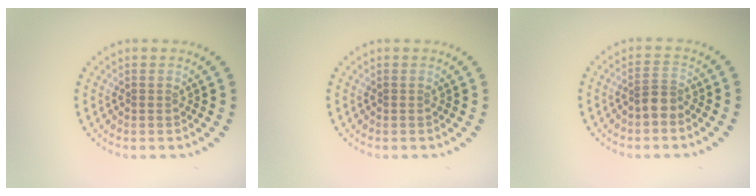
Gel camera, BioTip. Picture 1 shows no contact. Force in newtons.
{"total": 0.0}
{"total": 1.9, "press": 1.6, "slide": 1.0}